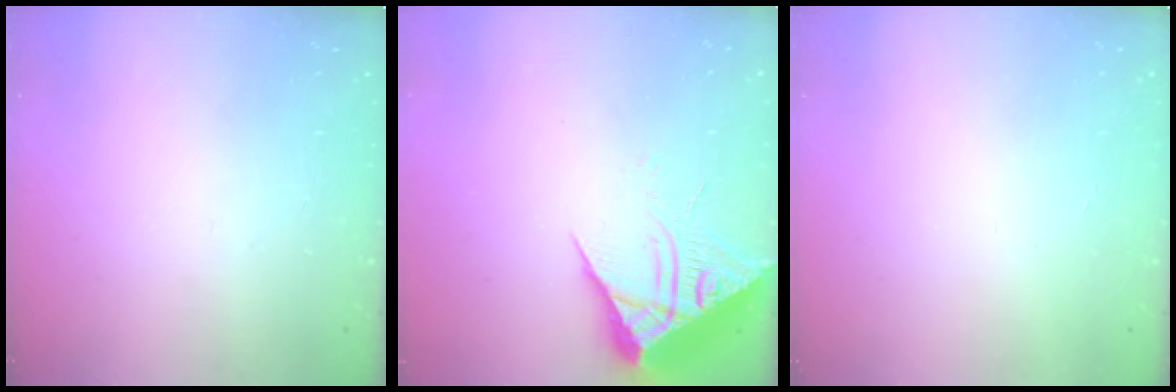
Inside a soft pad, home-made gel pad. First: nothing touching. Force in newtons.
{"total": 8.8, "press": 8.7, "slide": 0.9}
{"total": 1.7, "press": 1.7, "slide": 0.1}